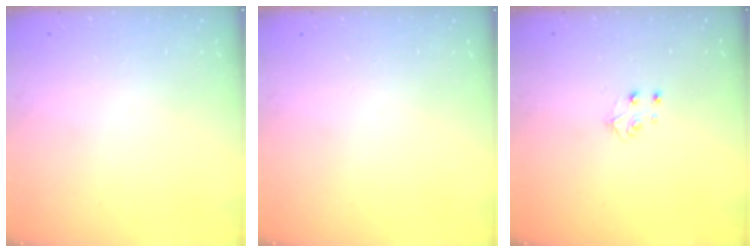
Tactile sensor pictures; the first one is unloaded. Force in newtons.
{"total": 0.0}
{"total": 4.1, "press": 4.0, "slide": 0.5}